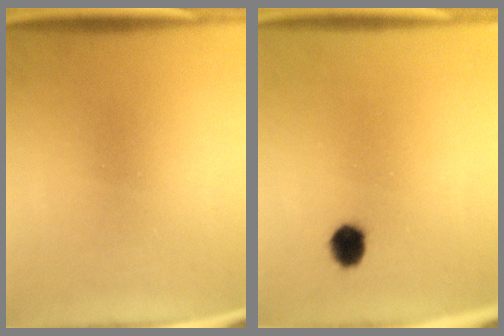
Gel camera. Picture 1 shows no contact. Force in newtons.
{"total": 3.8}